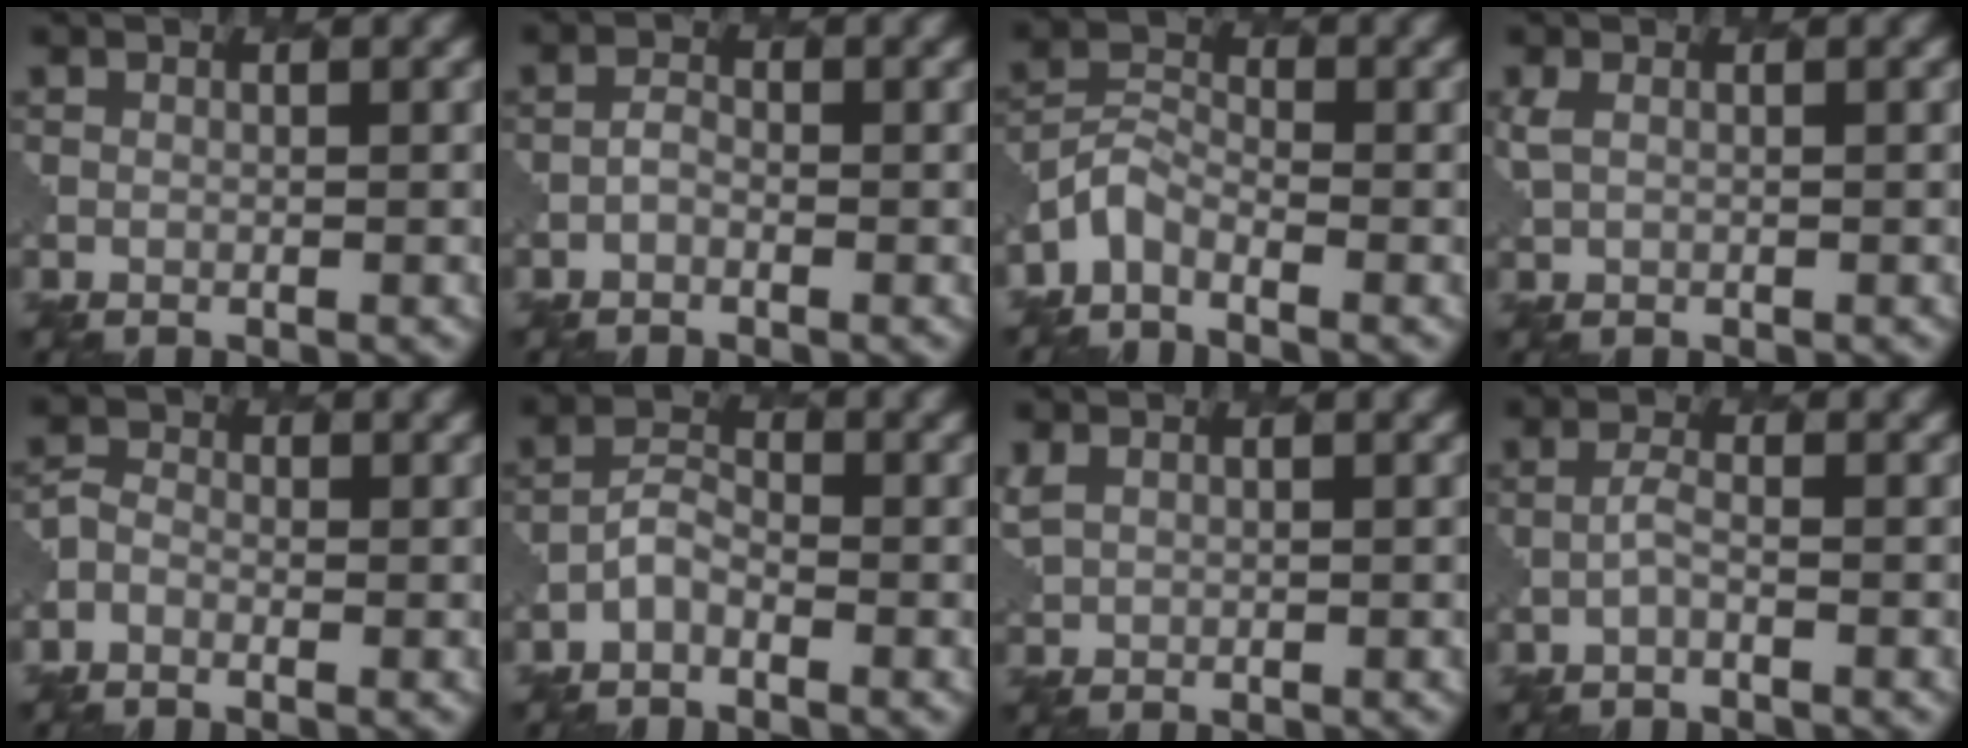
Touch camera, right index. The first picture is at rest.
{"total": 0.6, "force": [-0.4, 0.4, 0.3], "torque": [-0.008, 0.001, -0.010]}
{"total": 2.3, "force": [-1.9, 1.1, 0.8], "torque": [-0.019, 0.001, -0.051]}
{"total": 1.5, "force": [0.4, 0.9, 1.2], "torque": [-0.032, -0.001, 0.008]}
{"total": 1.5, "force": [-0.9, 1.1, 0.5], "torque": [-0.006, -0.001, -0.023]}
{"total": 1.6, "force": [-1.1, 0.8, 0.8], "torque": [-0.019, 0.007, -0.026]}
{"total": 1.9, "force": [0.7, 1.3, 1.1], "torque": [-0.035, -0.005, 0.016]}
{"total": 0.8, "force": [-0.4, 0.1, 0.7], "torque": [-0.016, 0.003, -0.013]}